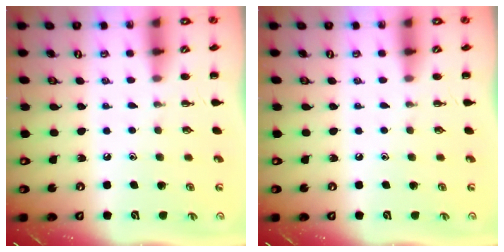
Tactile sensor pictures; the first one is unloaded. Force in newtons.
{"total": 0.0}